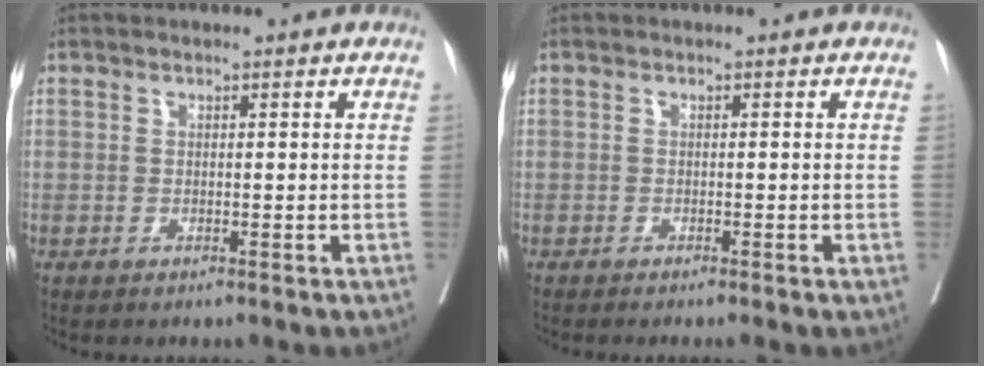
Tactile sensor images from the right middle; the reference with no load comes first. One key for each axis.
{"total": 1.7, "fx": -1.4, "fy": -0.1, "fz": 1.0, "tx": -0.012, "ty": 0.000, "tz": -0.019}